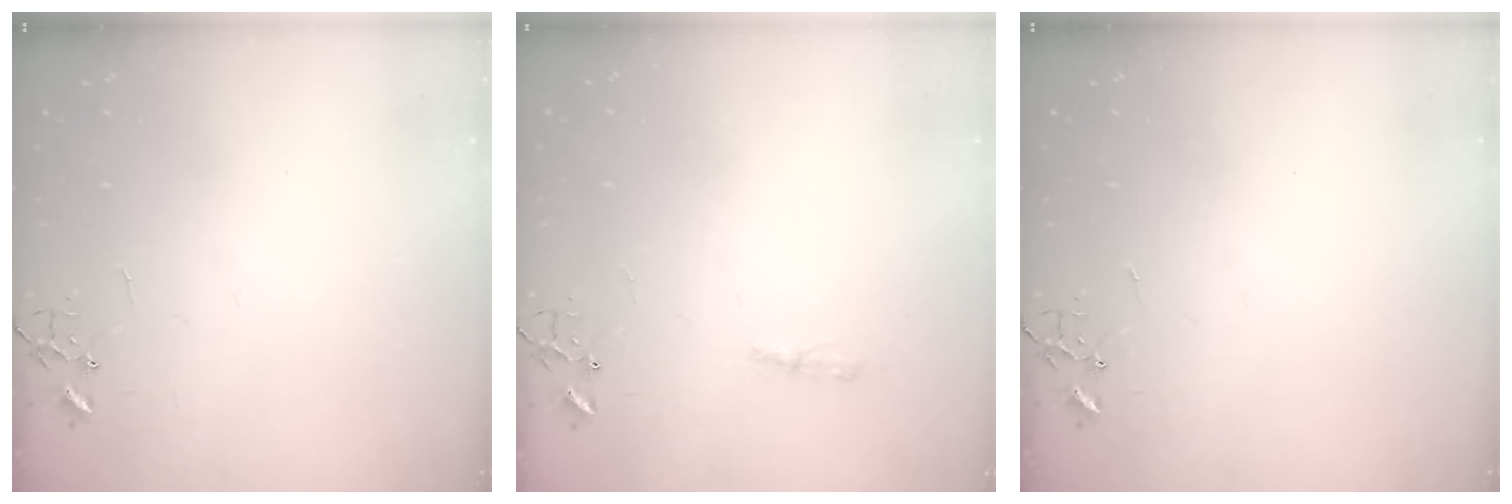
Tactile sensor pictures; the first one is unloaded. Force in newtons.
{"total": 3.8, "press": 3.8, "slide": 0.5}
{"total": 0.0}